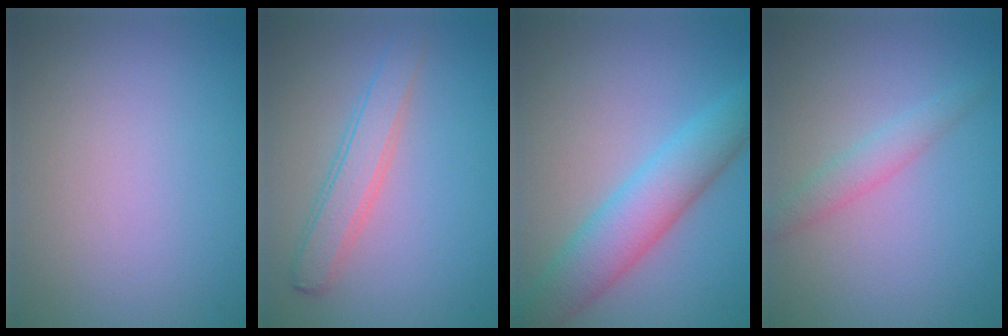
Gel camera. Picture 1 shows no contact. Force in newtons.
{"total": 2.9, "press": 2.9, "slide": 0.1}
{"total": 5.6, "press": 5.6, "slide": 0.1}
{"total": 1.9, "press": 1.9, "slide": 0.1}